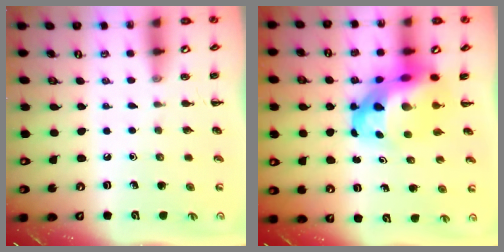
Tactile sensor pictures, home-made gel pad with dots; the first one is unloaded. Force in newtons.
{"total": 10.8, "press": 10.4, "slide": 2.9}